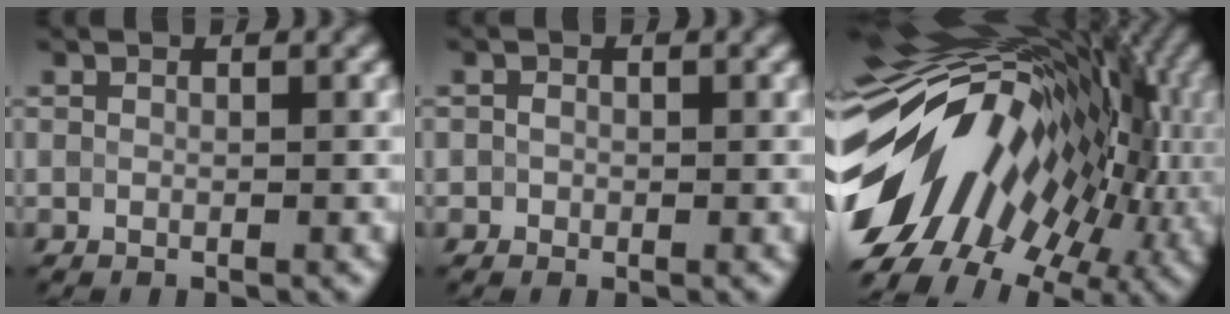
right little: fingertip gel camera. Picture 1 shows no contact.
{"total": 0.7, "force": [-0.1, 0.7, 0.1], "torque": [0.003, -0.004, -0.003]}
{"total": 18.3, "force": [-1.2, 10.5, 15.0], "torque": [-0.225, 0.003, -0.033]}